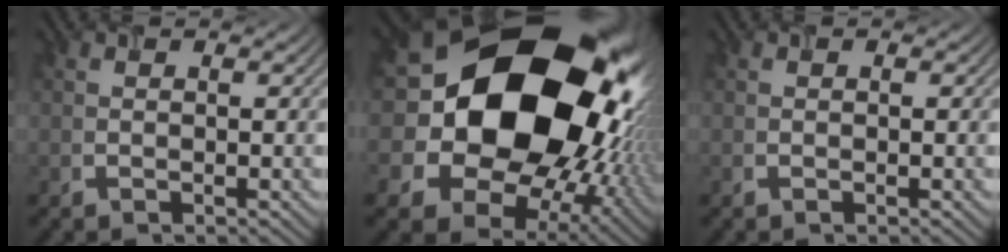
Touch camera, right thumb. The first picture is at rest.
{"total": 24.2, "force": [3.9, 19.6, 13.7], "torque": [-0.309, -0.018, 0.084]}
{"total": 0.0}